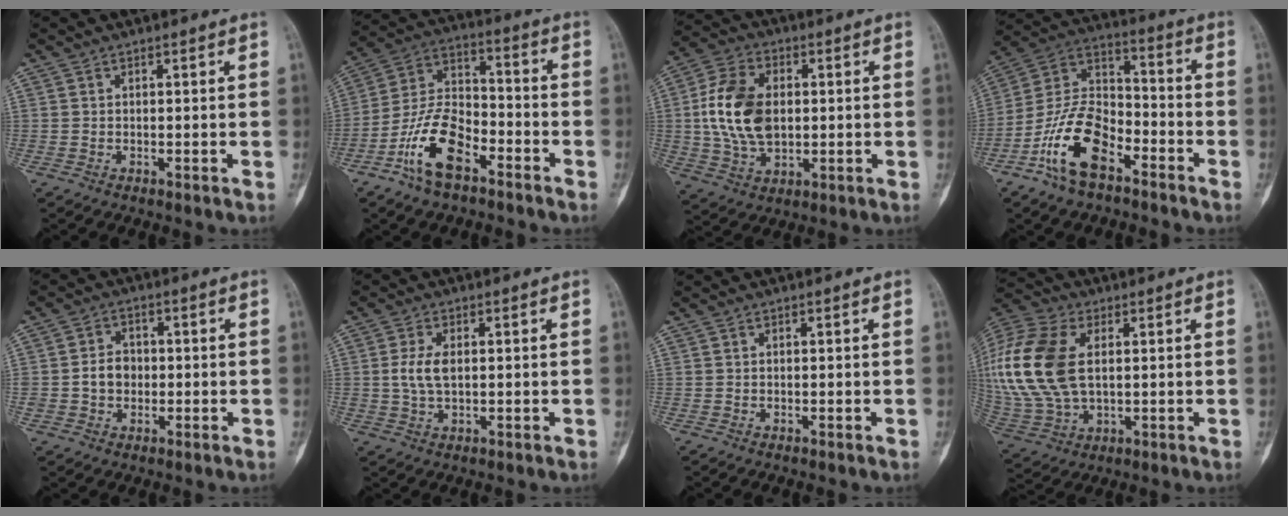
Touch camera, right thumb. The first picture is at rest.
{"total": 13.3, "force": [-7.4, 6.5, 9.0], "torque": [-0.170, 0.055, -0.145]}
{"total": 14.2, "force": [0.8, 9.2, 10.8], "torque": [-0.195, 0.006, 0.016]}
{"total": 15.1, "force": [-8.2, 7.7, 10.0], "torque": [-0.183, 0.062, -0.163]}
{"total": 5.0, "force": [-0.5, 4.2, 2.7], "torque": [-0.030, 0.012, -0.013]}
{"total": 4.8, "force": [0.5, 2.6, 4.1], "torque": [-0.089, 0.000, 0.009]}
{"total": 0.0}
{"total": 23.5, "force": [4.0, 14.4, 18.1], "torque": [-0.441, 0.008, 0.078]}